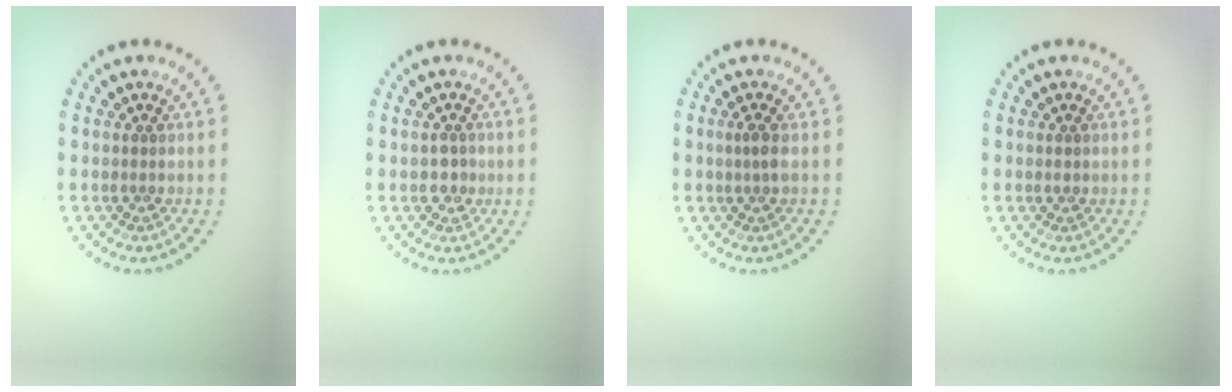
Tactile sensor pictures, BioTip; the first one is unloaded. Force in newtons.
{"total": 1.2, "press": 1.2, "slide": 0.2}
{"total": 1.2, "press": 0.9, "slide": 0.8}
{"total": 0.5, "press": 0.5, "slide": 0.1}